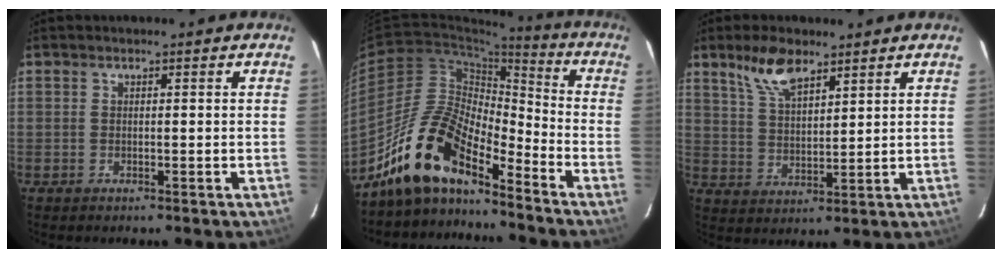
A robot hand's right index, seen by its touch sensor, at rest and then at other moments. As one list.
[{"total": 15.2, "force": [-12.3, 4.6, 7.6], "torque": [-0.142, 0.006, -0.242]}, {"total": 8.0, "force": [5.6, 3.1, 4.8], "torque": [-0.090, 0.010, 0.114]}]